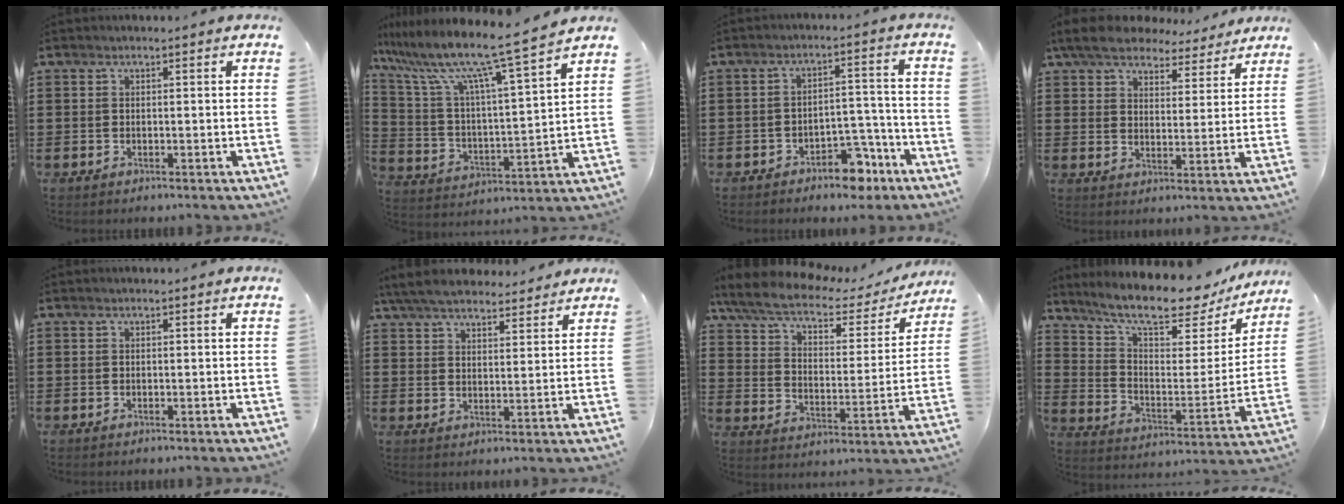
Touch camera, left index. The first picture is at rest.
{"total": 10.5, "force": [8.7, -0.4, 5.8], "torque": [-0.150, -0.062, 0.138]}
{"total": 6.2, "force": [-4.8, 2.7, 2.8], "torque": [-0.040, 0.020, -0.089]}
{"total": 6.8, "force": [6.2, 1.8, 2.2], "torque": [-0.062, -0.025, 0.109]}
{"total": 0.0}
{"total": 6.0, "force": [5.5, 1.2, 1.9], "torque": [-0.057, -0.016, 0.102]}
{"total": 7.0, "force": [5.5, 2.2, 3.8], "torque": [-0.098, -0.028, 0.091]}
{"total": 10.7, "force": [9.0, 1.6, 5.6], "torque": [-0.127, -0.056, 0.150]}